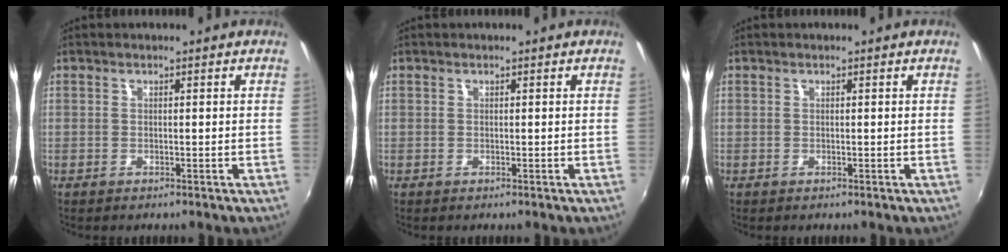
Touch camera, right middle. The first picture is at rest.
{"total": 0.0}
{"total": 0.0}